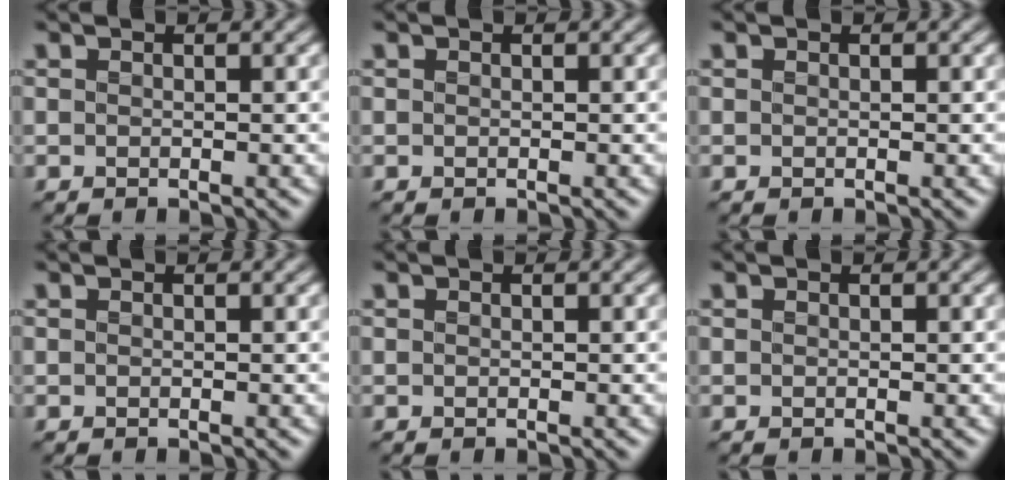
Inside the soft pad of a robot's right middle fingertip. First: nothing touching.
{"total": 0.0}
{"total": 0.0}
{"total": 0.0}
{"total": 0.0}
{"total": 0.0}